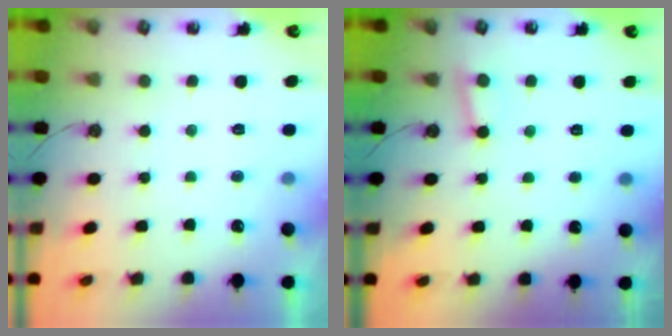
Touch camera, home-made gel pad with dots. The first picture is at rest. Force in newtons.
{"total": 2.9, "press": 2.9, "slide": 0.3}